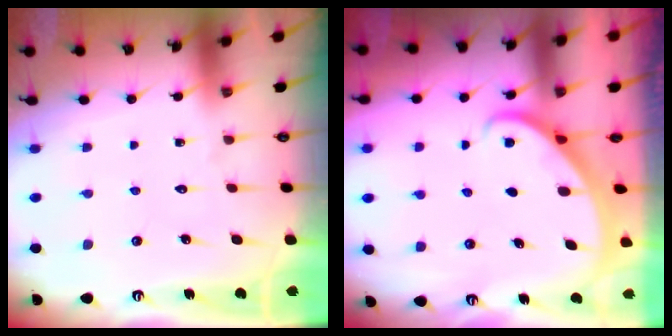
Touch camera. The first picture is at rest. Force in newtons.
{"total": 1.8, "press": 1.8, "slide": 0.1}